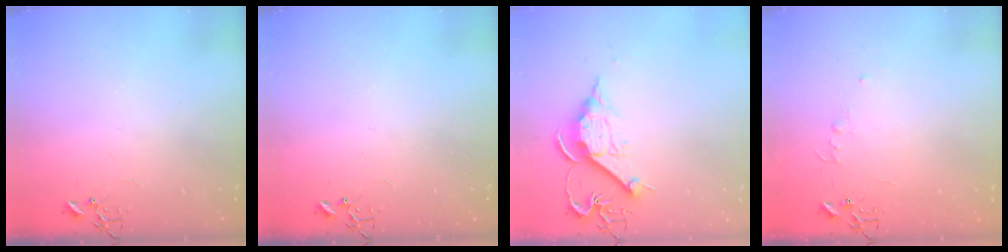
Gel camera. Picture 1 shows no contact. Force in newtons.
{"total": 0.0}
{"total": 11.7, "press": 11.7, "slide": 0.9}
{"total": 3.9, "press": 3.9, "slide": 0.4}